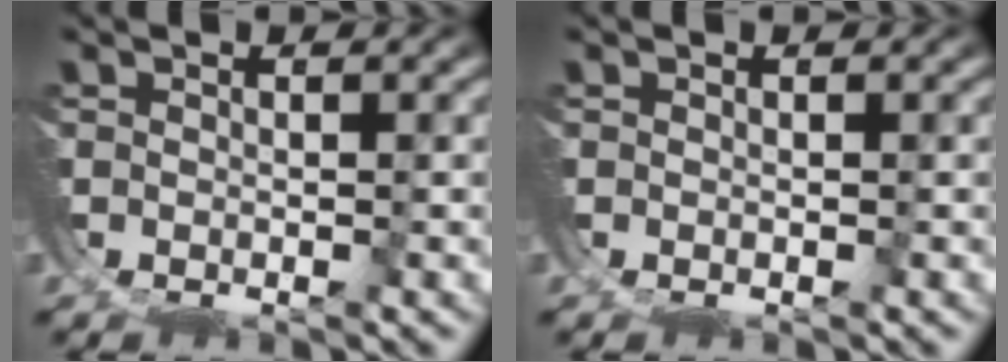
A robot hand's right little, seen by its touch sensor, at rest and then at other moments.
{"total": 0.6, "force": [-0.3, 0.5, 0.2], "torque": [-0.008, -0.001, -0.005]}